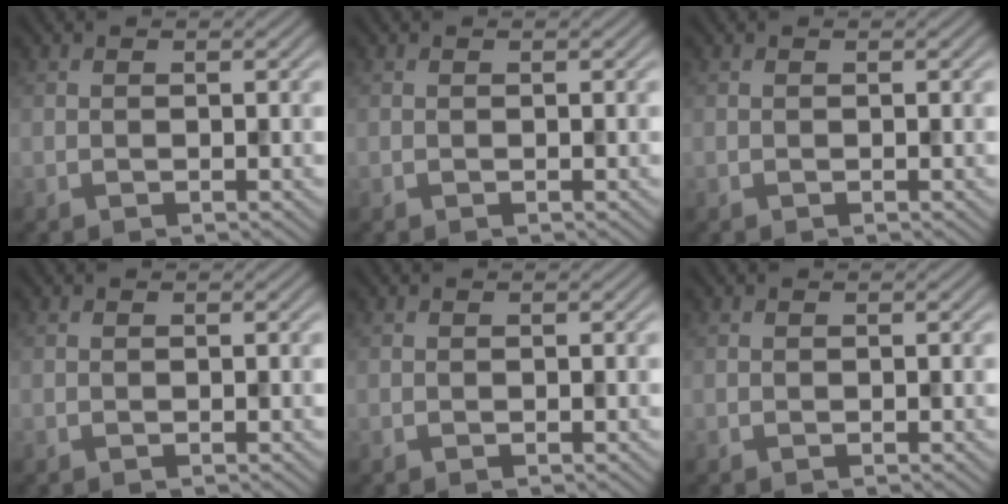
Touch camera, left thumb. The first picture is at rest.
{"total": 0.0}
{"total": 0.0}
{"total": 0.0}
{"total": 0.0}
{"total": 0.0}